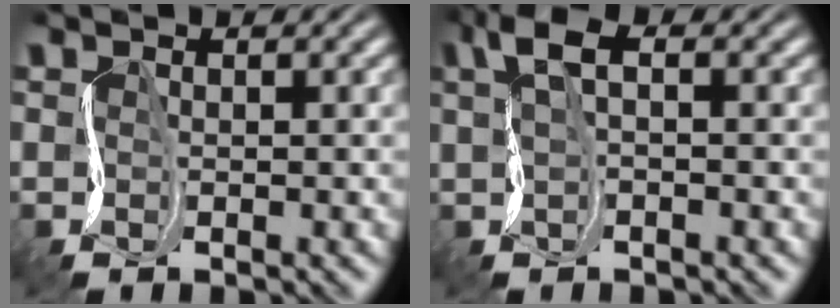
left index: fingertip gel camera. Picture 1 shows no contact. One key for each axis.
{"total": 3.6, "fx": 0.4, "fy": 1.8, "fz": 3.1, "tx": -0.074, "ty": 0.005, "tz": 0.002}